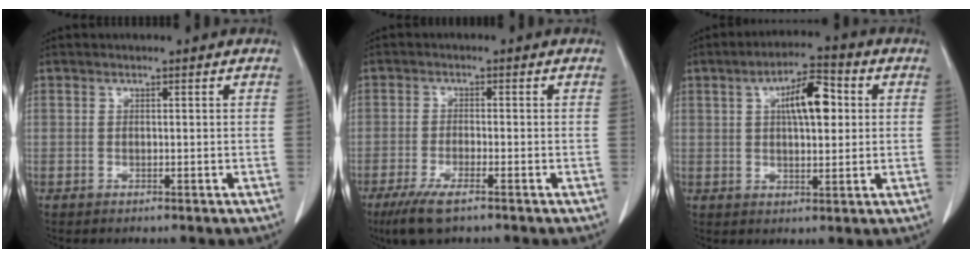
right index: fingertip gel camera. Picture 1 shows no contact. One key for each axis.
{"total": 5.7, "fx": -3.7, "fy": 0.8, "fz": 4.2, "tx": -0.085, "ty": -0.015, "tz": -0.064}
{"total": 8.3, "fx": 2.1, "fy": 2.8, "fz": 7.6, "tx": -0.126, "ty": 0.017, "tz": 0.031}